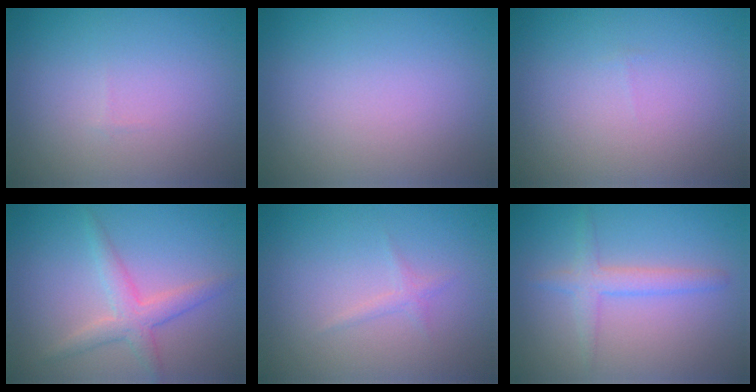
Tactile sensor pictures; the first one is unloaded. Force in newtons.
{"total": 0.0}
{"total": 0.0}
{"total": 2.8, "press": 2.8, "slide": 0.1}
{"total": 0.8, "press": 0.8, "slide": 0.0}
{"total": 2.3, "press": 2.3, "slide": 0.1}